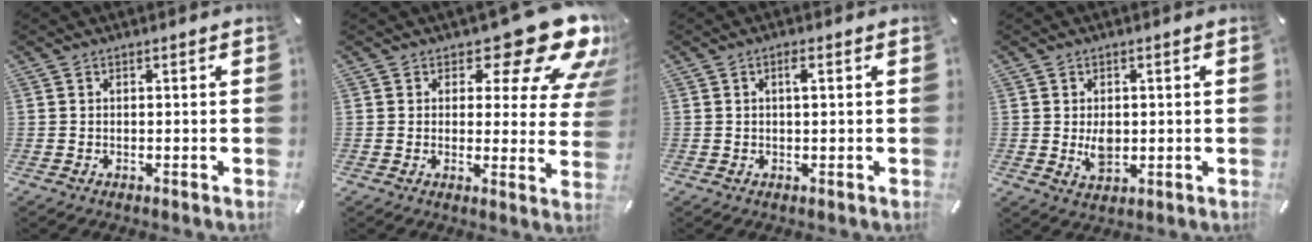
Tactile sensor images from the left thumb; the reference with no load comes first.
{"total": 17.2, "force": [10.3, 7.1, 11.8], "torque": [-0.149, -0.072, 0.168]}
{"total": 2.0, "force": [0.6, 0.6, 1.8], "torque": [-0.036, 0.004, 0.008]}
{"total": 4.9, "force": [-0.1, 3.6, 3.4], "torque": [-0.068, -0.007, -0.009]}